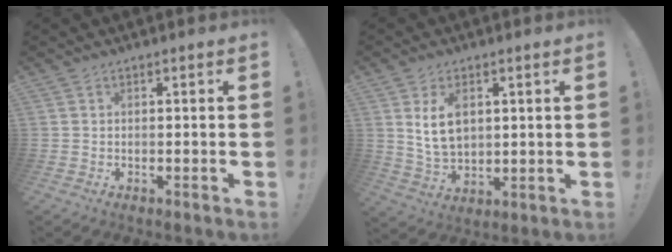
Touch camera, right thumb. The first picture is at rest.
{"total": 9.0, "force": [2.8, 5.8, 6.3], "torque": [-0.113, -0.003, 0.052]}